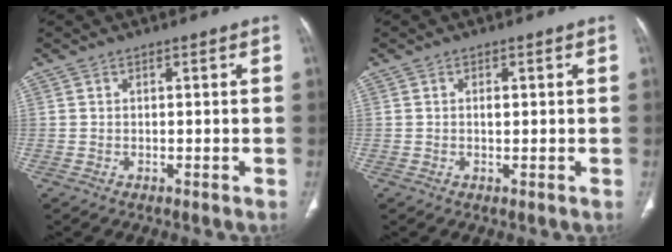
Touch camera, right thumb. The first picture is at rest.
{"total": 0.9, "force": [0.1, 0.4, 0.8], "torque": [-0.016, -0.001, 0.003]}